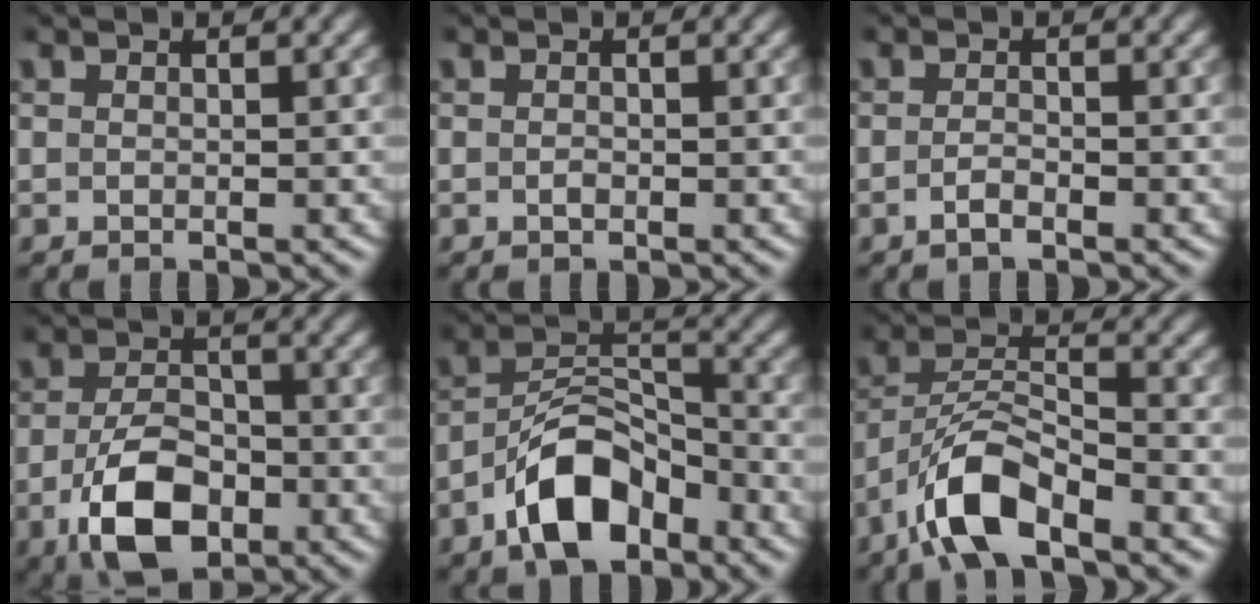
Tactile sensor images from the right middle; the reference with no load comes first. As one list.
[{"total": 0.5, "force": [-0.2, 0.3, 0.4], "torque": [-0.008, 0.001, -0.003]}, {"total": 1.1, "force": [-0.7, 0.3, 0.9], "torque": [-0.018, 0.000, -0.014]}, {"total": 7.2, "force": [-3.1, 4.0, 5.1], "torque": [-0.108, -0.012, -0.058]}, {"total": 8.2, "force": [-4.7, 4.1, 5.3], "torque": [-0.085, 0.009, -0.096]}, {"total": 6.7, "force": [-4.5, 2.2, 4.5], "torque": [-0.081, 0.007, -0.091]}]